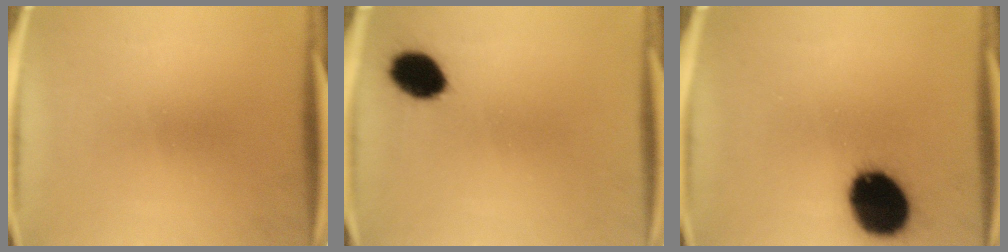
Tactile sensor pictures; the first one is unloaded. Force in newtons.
{"total": 8.3}
{"total": 19.6}